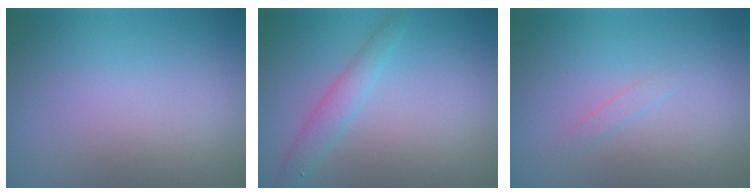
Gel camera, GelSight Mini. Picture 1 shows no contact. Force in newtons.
{"total": 2.3, "press": 2.3, "slide": 0.0}
{"total": 0.7, "press": 0.7, "slide": 0.0}